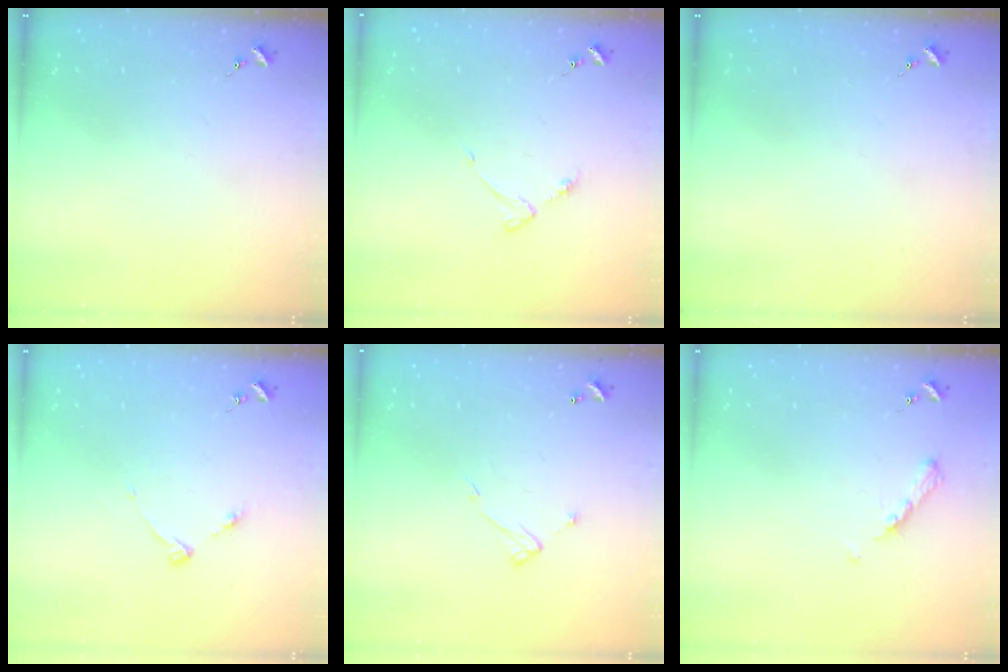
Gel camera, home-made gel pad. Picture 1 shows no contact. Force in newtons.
{"total": 4.0, "press": 3.9, "slide": 0.5}
{"total": 0.0}
{"total": 4.5, "press": 4.4, "slide": 0.6}
{"total": 7.3, "press": 7.3, "slide": 0.5}
{"total": 4.9, "press": 4.9, "slide": 0.6}